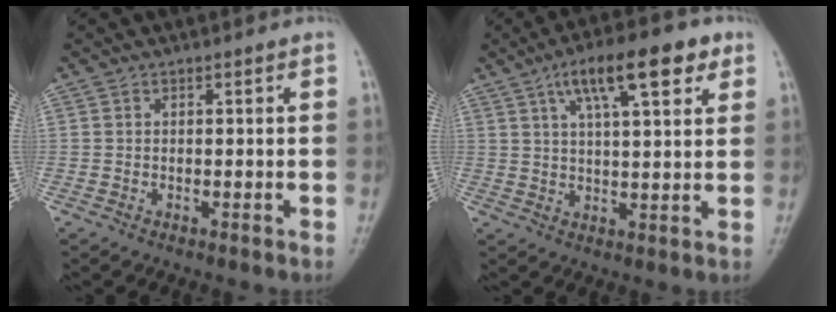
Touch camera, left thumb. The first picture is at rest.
{"total": 13.0, "force": [6.4, 4.2, 10.6], "torque": [-0.146, -0.002, 0.098]}